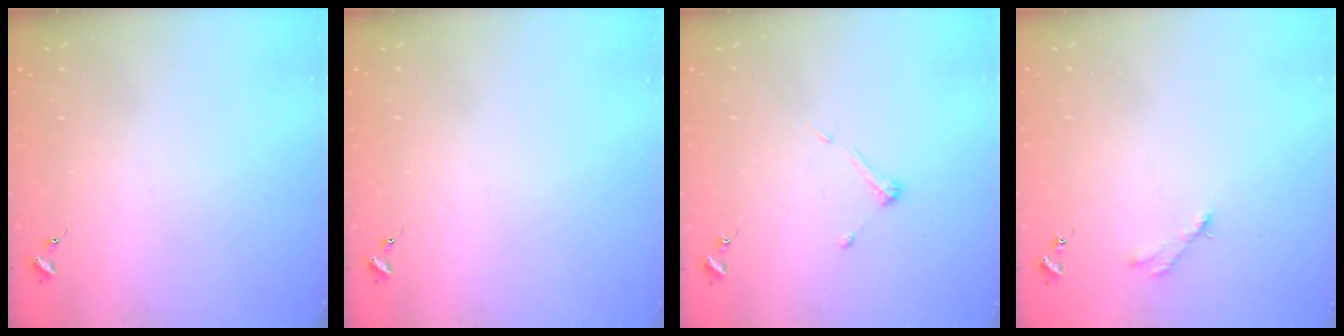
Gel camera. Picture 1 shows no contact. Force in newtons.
{"total": 0.0}
{"total": 4.3, "press": 4.3, "slide": 0.2}
{"total": 2.8, "press": 2.8, "slide": 0.4}